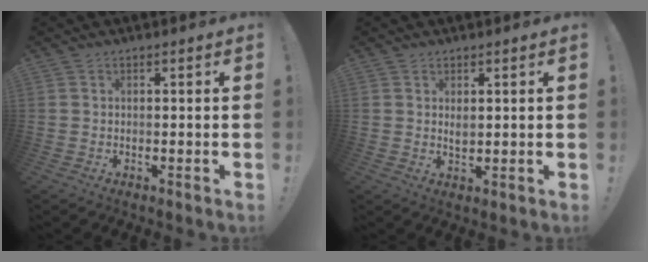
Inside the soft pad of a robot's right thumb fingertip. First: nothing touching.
{"total": 1.9, "force": [0.9, 1.2, 1.1], "torque": [-0.009, -0.005, 0.013]}